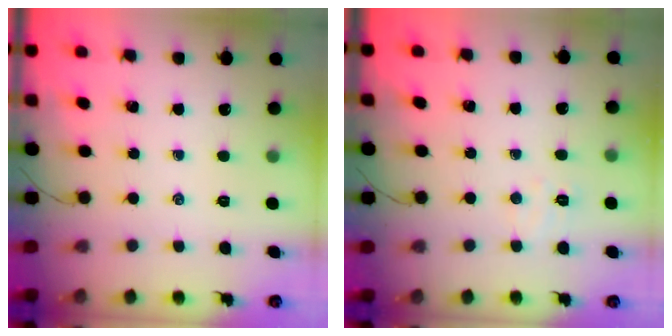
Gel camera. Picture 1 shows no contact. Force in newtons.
{"total": 4.7, "press": 4.6, "slide": 1.0}